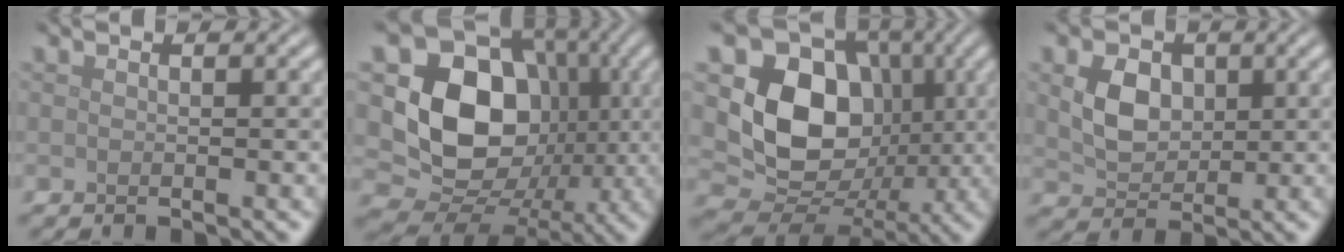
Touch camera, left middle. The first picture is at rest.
{"total": 12.3, "force": [0.6, 10.1, 6.9], "torque": [-0.107, -0.011, -0.002]}
{"total": 10.7, "force": [1.2, 8.8, 6.0], "torque": [-0.111, -0.018, 0.019]}
{"total": 4.0, "force": [0.9, 3.1, 2.5], "torque": [-0.053, -0.001, 0.015]}